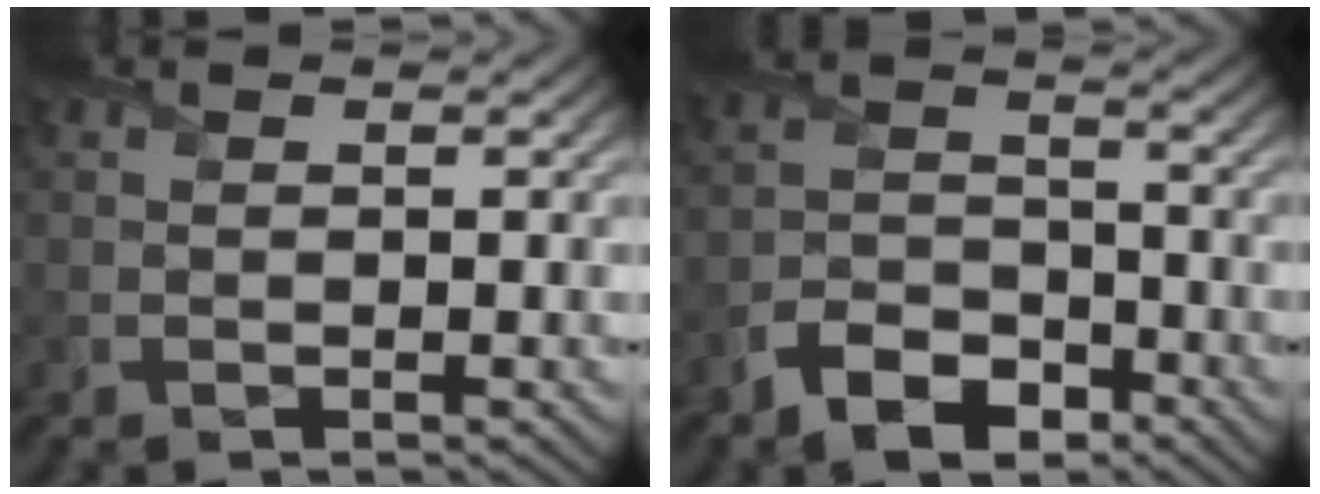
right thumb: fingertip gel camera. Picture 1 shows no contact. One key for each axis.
{"total": 6.4, "fx": -4.4, "fy": 3.4, "fz": 3.2, "tx": -0.063, "ty": -0.004, "tz": -0.096}